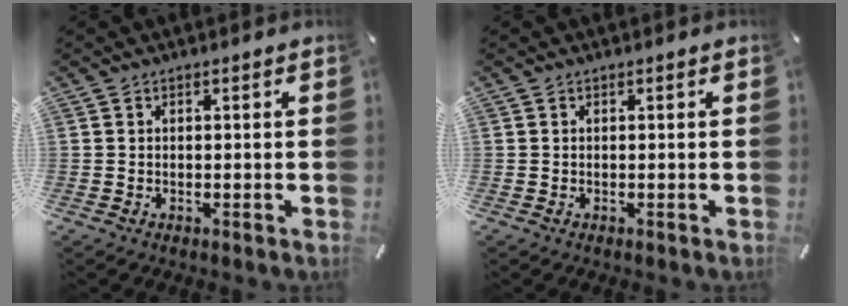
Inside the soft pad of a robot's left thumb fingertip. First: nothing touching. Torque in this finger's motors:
{"motor_torque": [-0.02, 0.03, -0.01, 0.01, 0.00]}